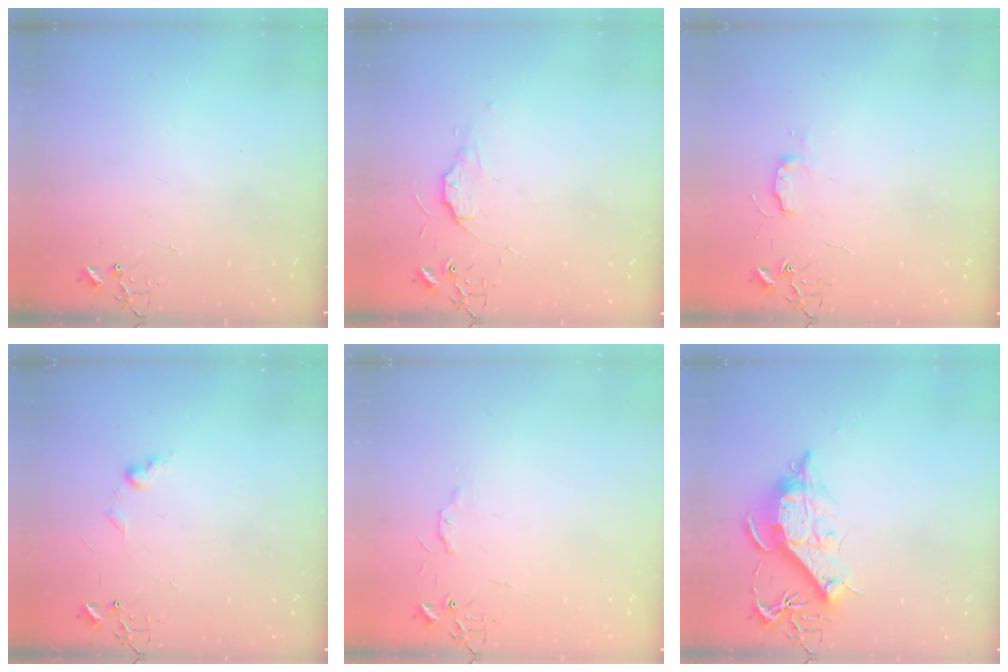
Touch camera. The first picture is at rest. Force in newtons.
{"total": 7.1, "press": 7.0, "slide": 0.8}
{"total": 5.9, "press": 5.8, "slide": 0.5}
{"total": 6.1, "press": 6.1, "slide": 0.8}
{"total": 4.3, "press": 4.2, "slide": 0.6}
{"total": 12.5, "press": 12.5, "slide": 1.1}